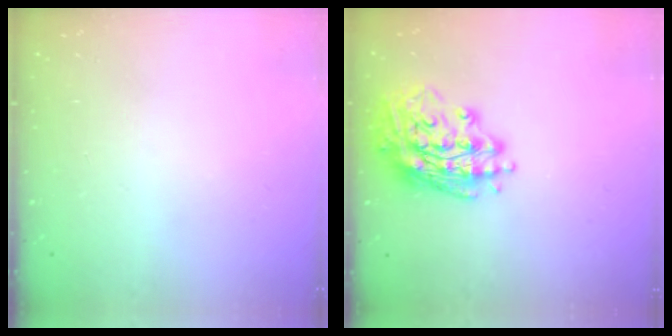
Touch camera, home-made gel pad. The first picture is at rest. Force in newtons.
{"total": 16.4, "press": 16.2, "slide": 2.5}